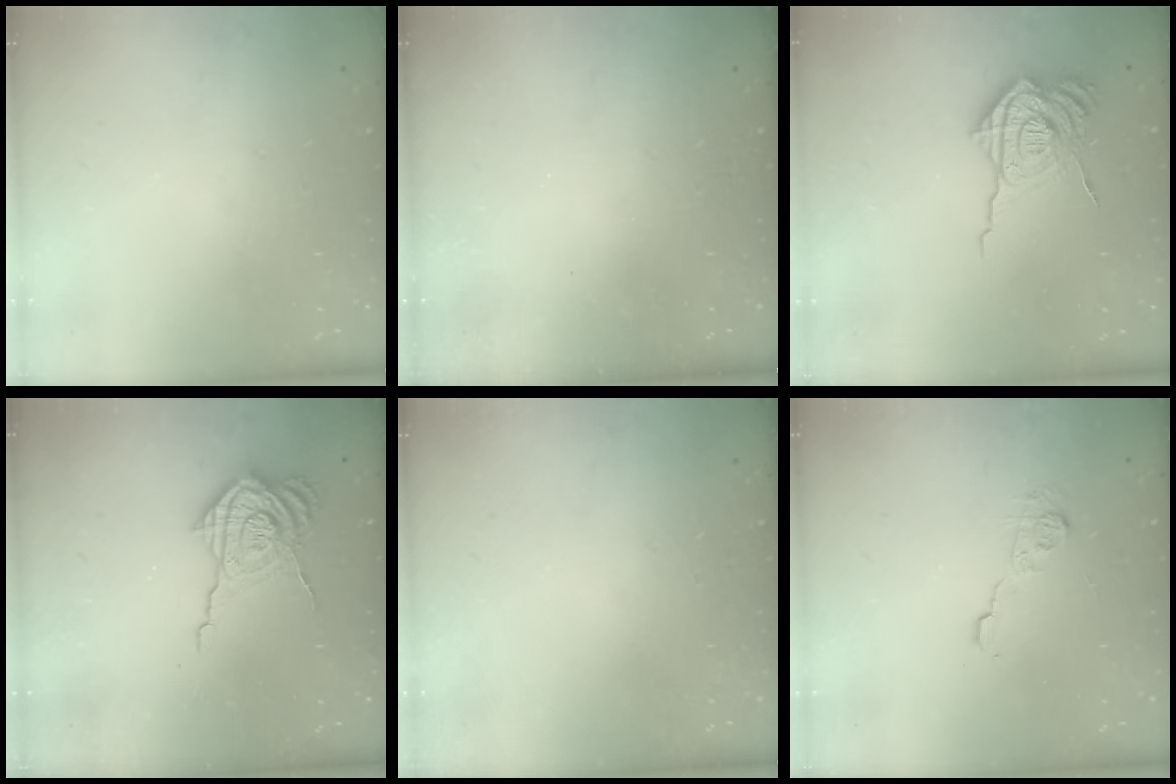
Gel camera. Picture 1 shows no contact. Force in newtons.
{"total": 2.4, "press": 2.3, "slide": 0.8}
{"total": 16.1, "press": 16.0, "slide": 1.7}
{"total": 13.1, "press": 13.1, "slide": 0.9}
{"total": 0.0}
{"total": 7.3, "press": 7.2, "slide": 0.4}